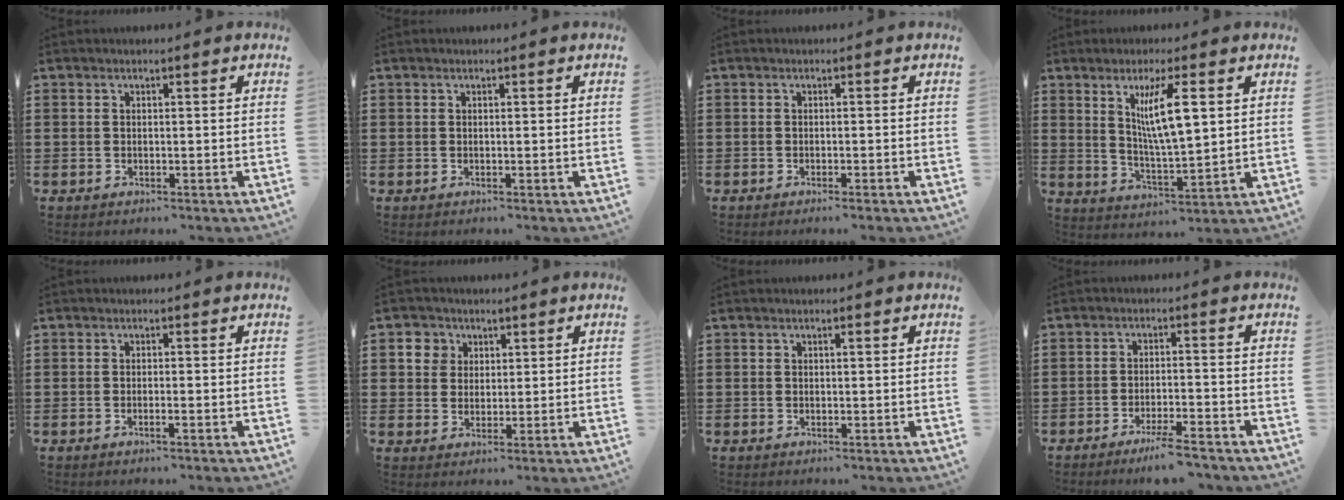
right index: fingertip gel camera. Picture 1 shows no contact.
{"total": 0.0}
{"total": 0.7, "force": [-0.5, -0.1, 0.4], "torque": [-0.008, -0.001, -0.011]}
{"total": 8.3, "force": [2.8, 1.8, 7.6], "torque": [-0.137, 0.000, 0.041]}
{"total": 0.8, "force": [-0.5, 0.0, 0.6], "torque": [-0.010, -0.003, -0.010]}
{"total": 4.1, "force": [1.8, 3.7, 0.4], "torque": [-0.020, 0.012, 0.029]}
{"total": 0.6, "force": [0.2, 0.2, 0.5], "torque": [-0.011, 0.002, 0.003]}
{"total": 4.3, "force": [-3.8, -0.1, 2.2], "torque": [-0.043, -0.006, -0.071]}